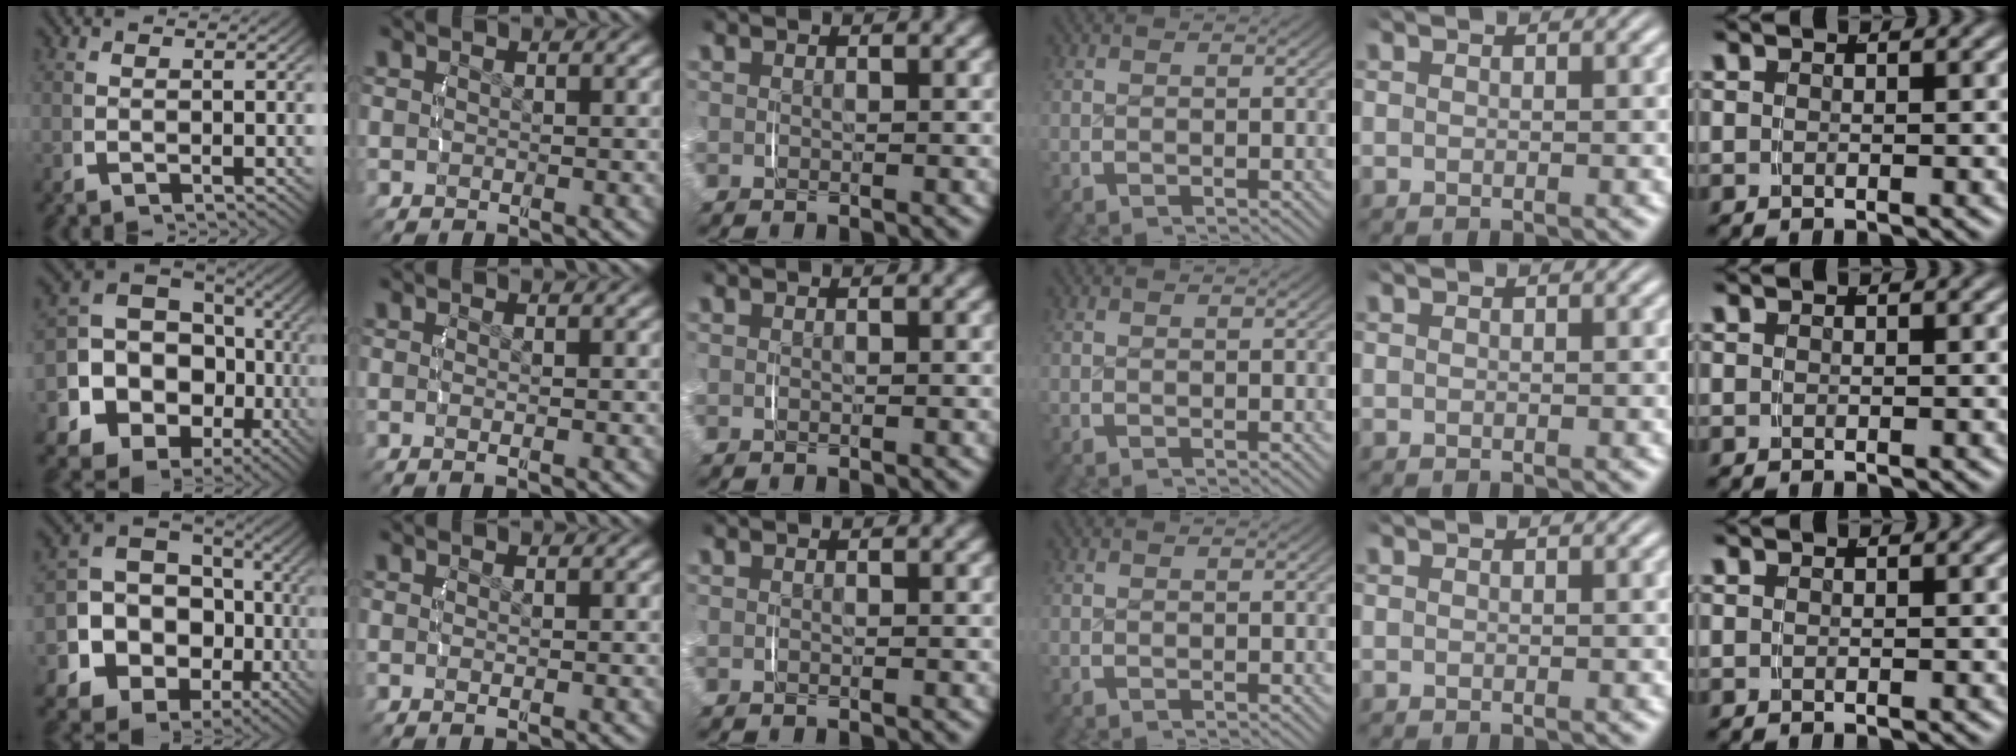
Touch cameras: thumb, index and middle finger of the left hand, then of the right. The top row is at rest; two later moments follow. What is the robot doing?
{"motion": "lift_and_place", "object": "napkin"}